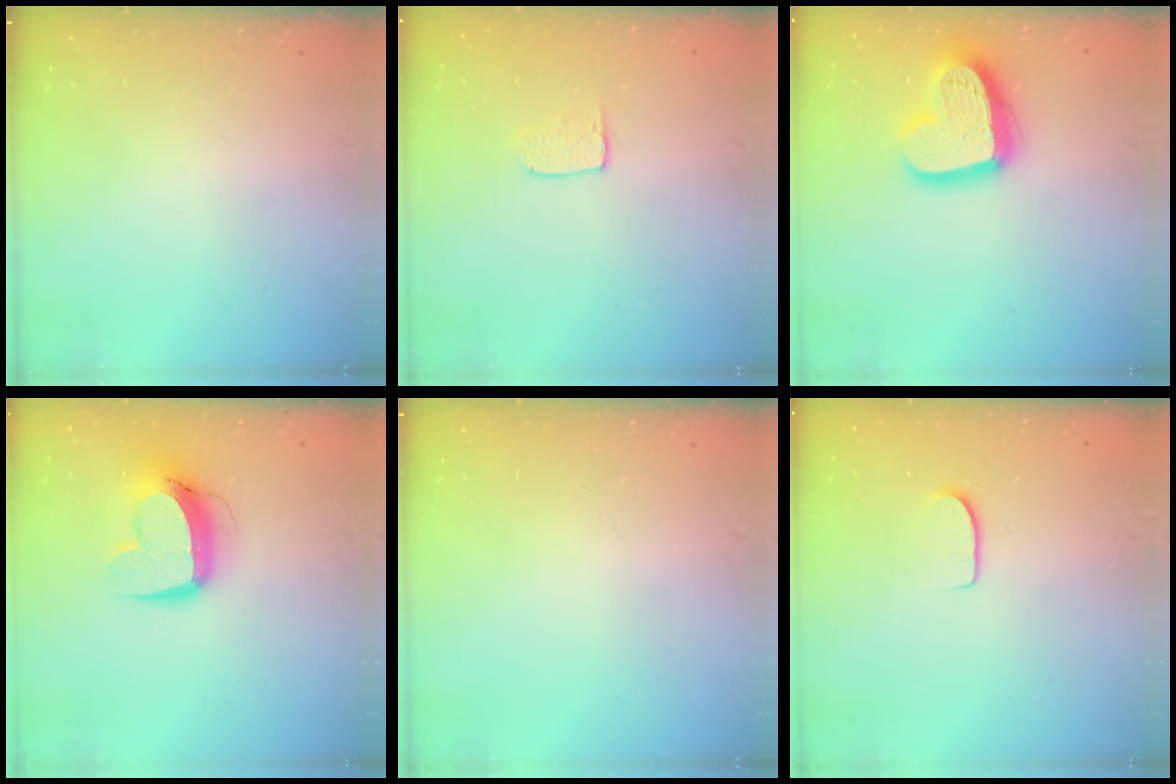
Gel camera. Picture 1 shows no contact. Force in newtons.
{"total": 3.4, "press": 3.3, "slide": 0.3}
{"total": 21.4, "press": 21.3, "slide": 2.1}
{"total": 13.1, "press": 13.0, "slide": 1.6}
{"total": 0.0}
{"total": 6.1, "press": 6.1, "slide": 0.5}